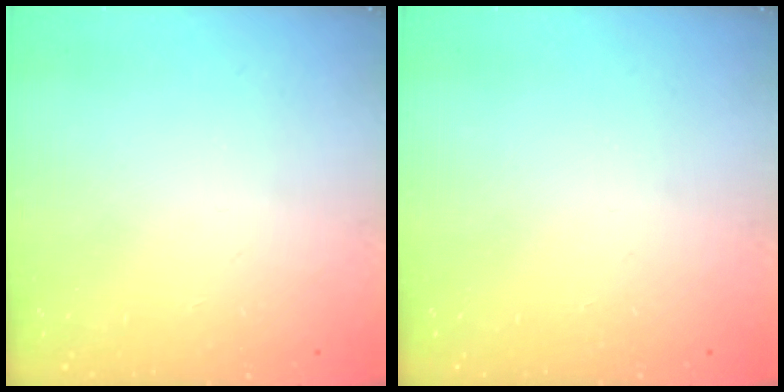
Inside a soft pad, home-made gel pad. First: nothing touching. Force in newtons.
{"total": 0.0}